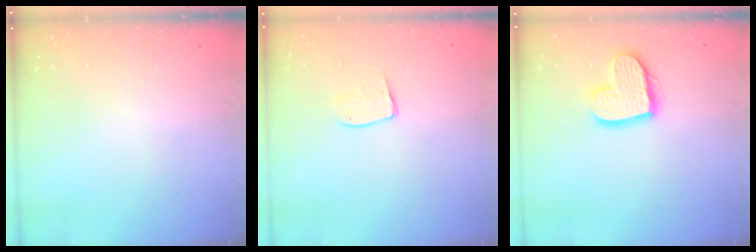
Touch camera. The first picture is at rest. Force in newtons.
{"total": 7.9, "press": 7.9, "slide": 0.4}
{"total": 14.0, "press": 13.9, "slide": 1.2}